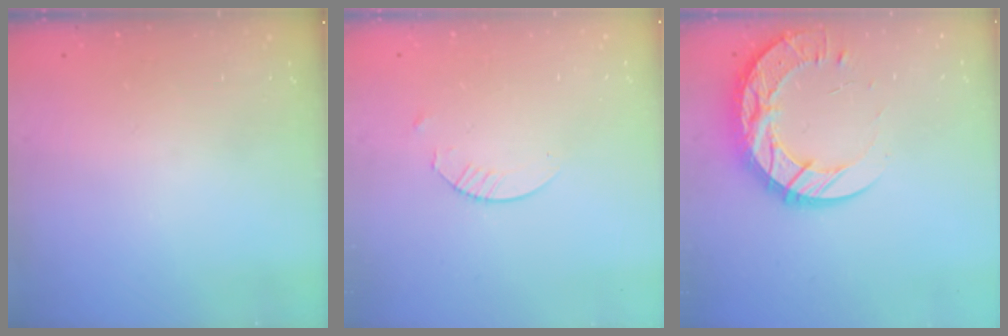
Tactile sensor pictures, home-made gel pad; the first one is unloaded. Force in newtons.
{"total": 2.4, "press": 2.4, "slide": 0.3}
{"total": 18.6, "press": 18.5, "slide": 1.6}